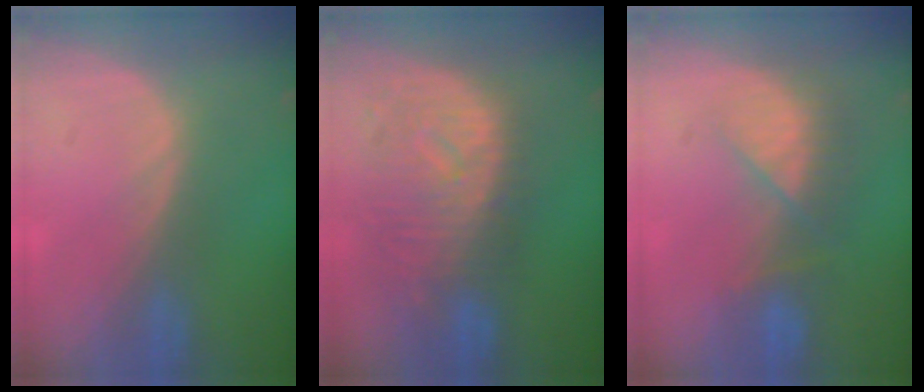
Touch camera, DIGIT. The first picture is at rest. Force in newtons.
{"total": 11.0, "press": 9.8, "slide": 5.0}
{"total": 7.6, "press": 6.7, "slide": 3.6}